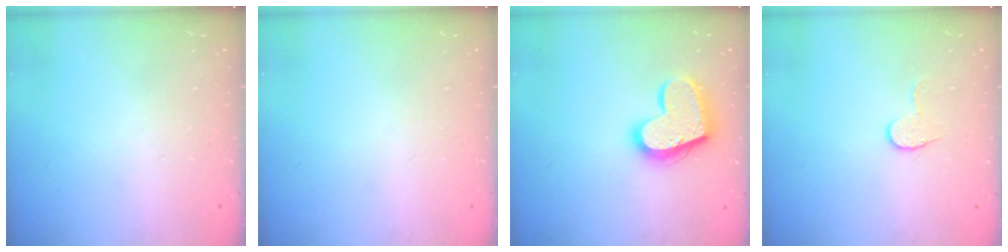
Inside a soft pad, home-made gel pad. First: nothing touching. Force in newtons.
{"total": 0.0}
{"total": 18.0, "press": 17.9, "slide": 1.4}
{"total": 6.3, "press": 6.3, "slide": 0.4}